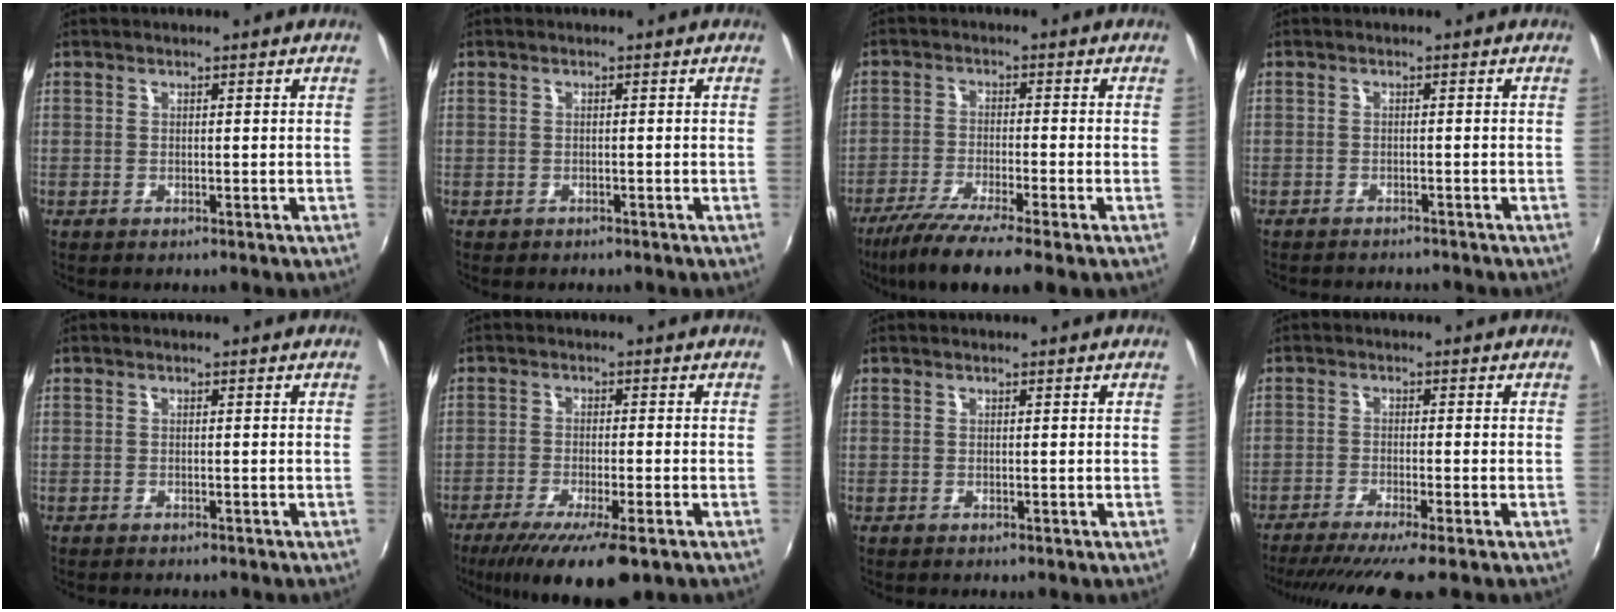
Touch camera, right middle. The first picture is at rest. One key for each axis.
{"total": 1.0, "fx": -0.6, "fy": 0.7, "fz": 0.2, "tx": -0.009, "ty": -0.002, "tz": -0.007}
{"total": 9.7, "fx": -7.3, "fy": 0.2, "fz": 6.4, "tx": -0.142, "ty": -0.031, "tz": -0.128}
{"total": 4.8, "fx": -4.5, "fy": 1.1, "fz": 1.4, "tx": -0.040, "ty": -0.012, "tz": -0.066}
{"total": 1.2, "fx": -1.1, "fy": 0.3, "fz": 0.3, "tx": -0.010, "ty": -0.006, "tz": -0.018}
{"total": 12.1, "fx": -8.0, "fy": 2.1, "fz": 8.9, "tx": -0.174, "ty": -0.043, "tz": -0.132}
{"total": 0.0}
{"total": 8.7, "fx": -7.1, "fy": -0.5, "fz": 4.9, "tx": -0.102, "ty": -0.028, "tz": -0.116}